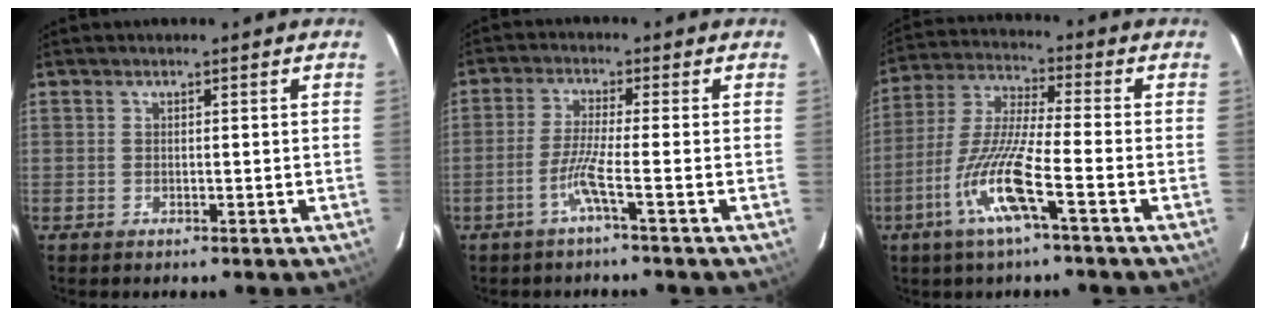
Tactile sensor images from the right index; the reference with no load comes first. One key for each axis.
{"total": 4.4, "fx": -2.0, "fy": -1.2, "fz": 3.7, "tx": -0.075, "ty": -0.003, "tz": -0.046}
{"total": 11.8, "fx": -5.0, "fy": 0.1, "fz": 10.7, "tx": -0.223, "ty": -0.006, "tz": -0.104}